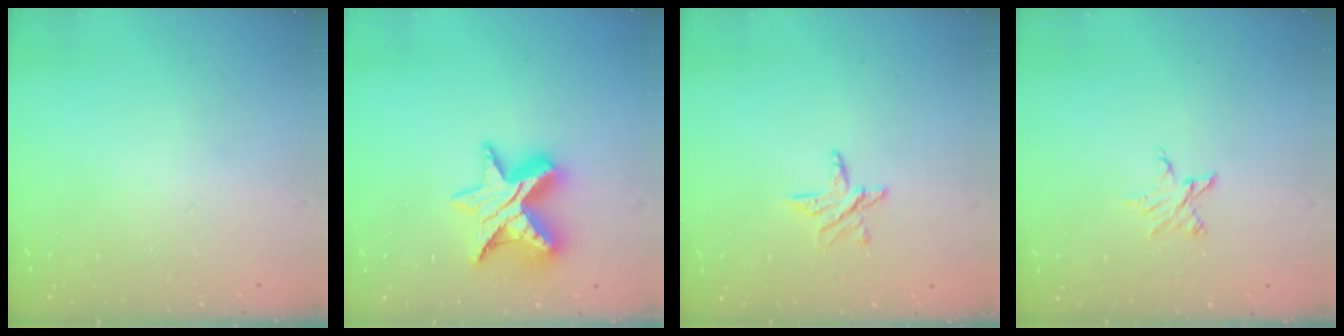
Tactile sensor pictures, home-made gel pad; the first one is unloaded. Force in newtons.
{"total": 12.7, "press": 12.7, "slide": 0.7}
{"total": 5.9, "press": 5.9, "slide": 0.4}
{"total": 3.4, "press": 3.3, "slide": 0.4}